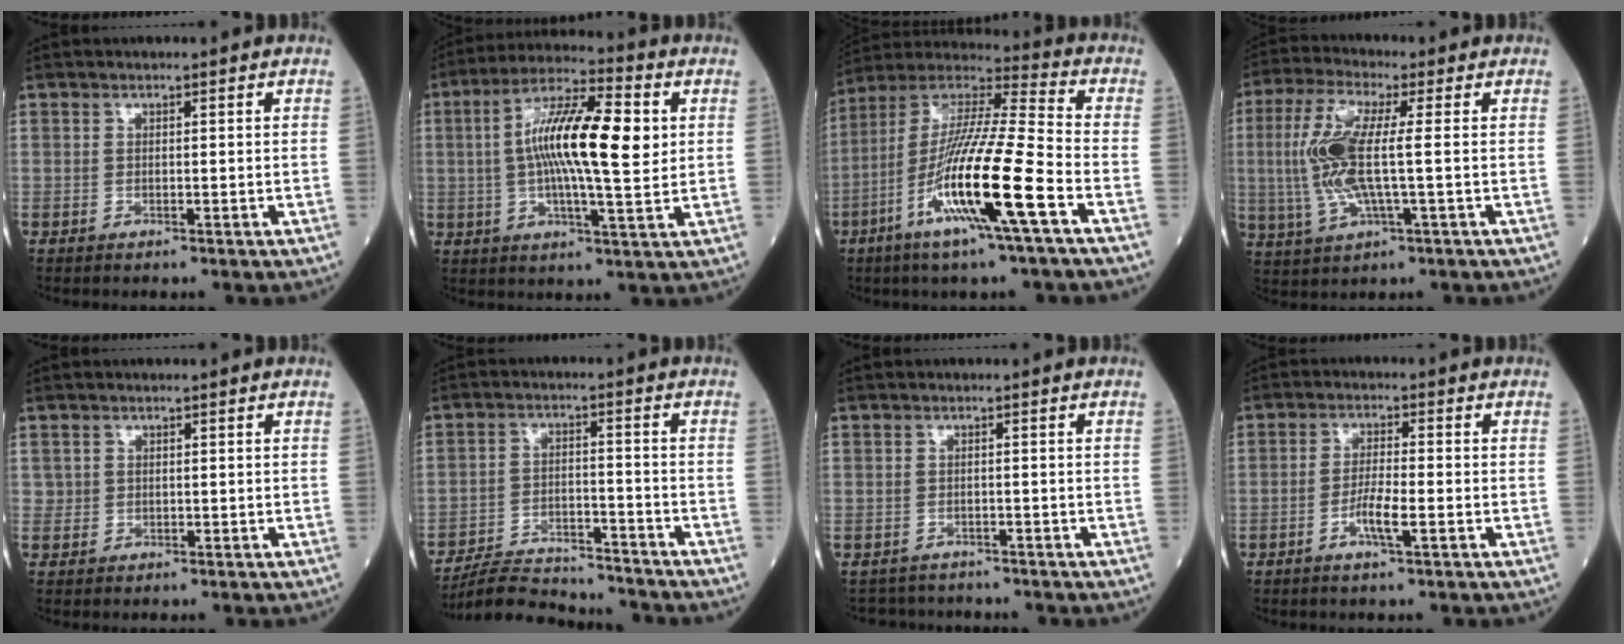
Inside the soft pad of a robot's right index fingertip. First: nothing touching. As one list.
[{"total": 15.0, "force": [2.1, 2.7, 14.6], "torque": [-0.263, 0.019, 0.028]}, {"total": 18.8, "force": [-7.0, 0.1, 17.5], "torque": [-0.353, -0.022, -0.138]}, {"total": 10.7, "force": [0.3, 2.1, 10.5], "torque": [-0.238, 0.009, 0.005]}, {"total": 1.0, "force": [0.2, 0.9, 0.0], "torque": [0.010, 0.002, 0.001]}, {"total": 12.2, "force": [-11.9, 1.3, 2.4], "torque": [-0.032, 0.007, -0.191]}, {"total": 3.3, "force": [-3.0, 1.2, -0.7], "torque": [0.011, 0.000, -0.049]}, {"total": 4.3, "force": [-1.7, 0.3, 3.9], "torque": [-0.076, -0.003, -0.035]}]